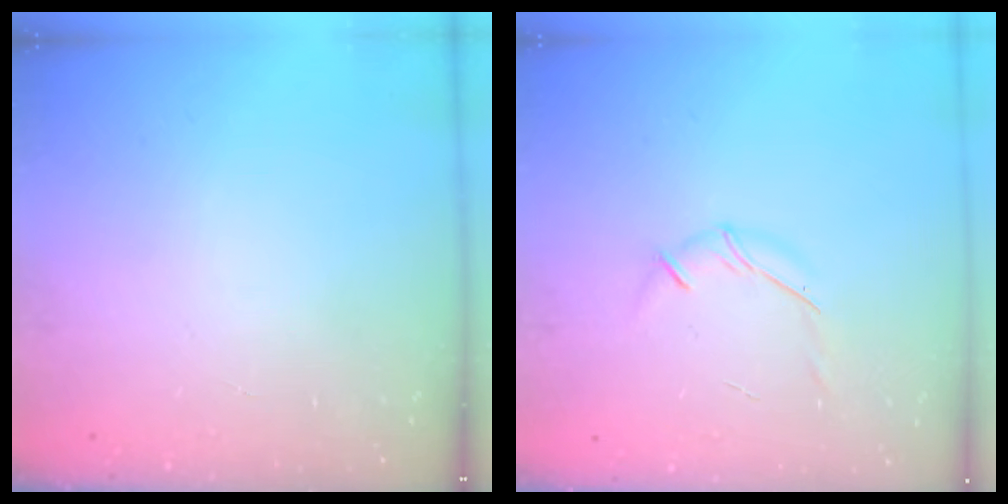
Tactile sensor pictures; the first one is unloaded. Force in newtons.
{"total": 6.7, "press": 6.5, "slide": 1.6}